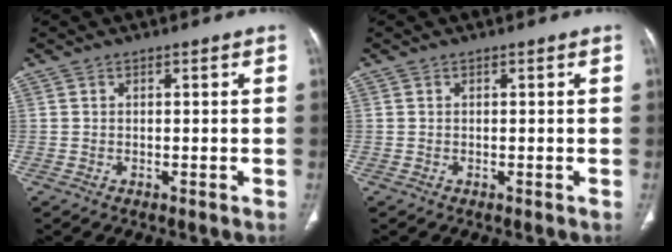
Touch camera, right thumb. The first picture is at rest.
{"total": 0.0}